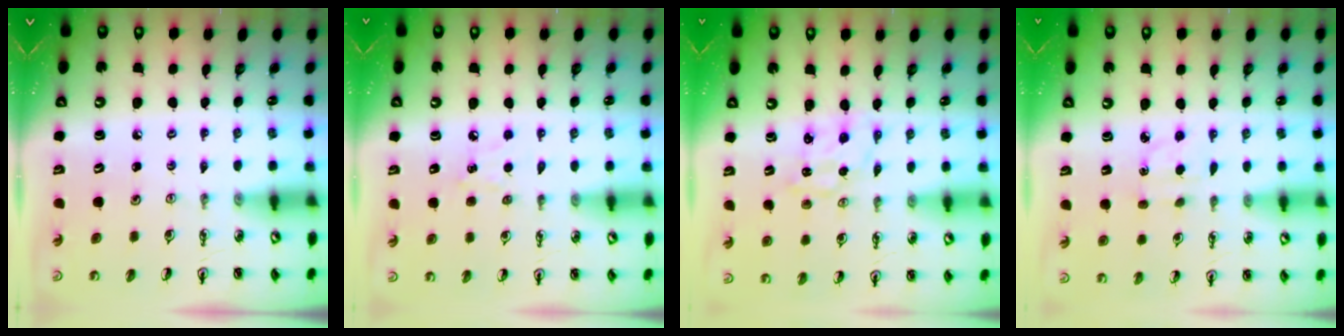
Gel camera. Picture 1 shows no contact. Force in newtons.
{"total": 4.7, "press": 4.6, "slide": 0.7}
{"total": 1.5, "press": 1.5, "slide": 0.1}
{"total": 2.4, "press": 2.4, "slide": 0.5}